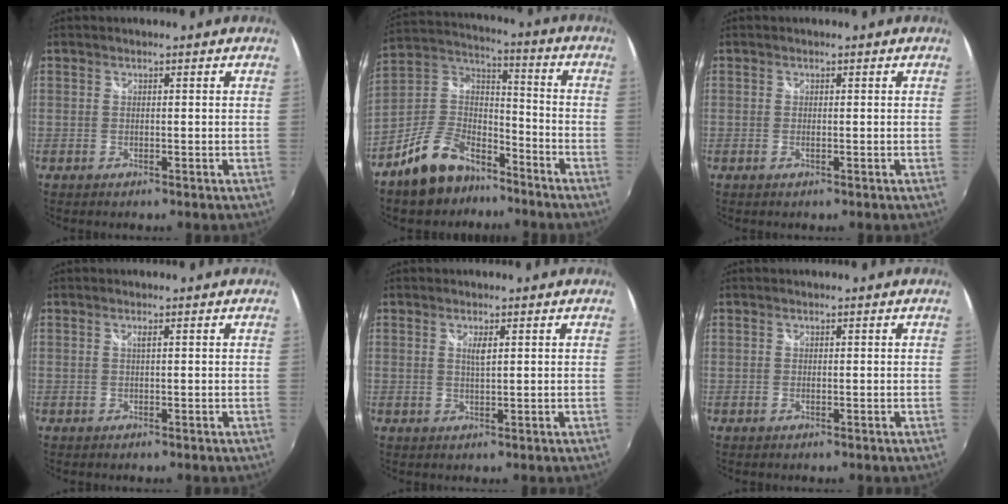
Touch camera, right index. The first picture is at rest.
{"total": 14.6, "force": [-10.2, 7.9, 6.9], "torque": [-0.161, 0.030, -0.169]}
{"total": 0.5, "force": [-0.1, 0.0, 0.5], "torque": [-0.010, 0.001, -0.003]}
{"total": 0.6, "force": [0.2, -0.2, 0.5], "torque": [-0.010, 0.001, 0.002]}
{"total": 1.8, "force": [0.7, 0.3, 1.6], "torque": [-0.028, -0.001, 0.010]}
{"total": 0.0}